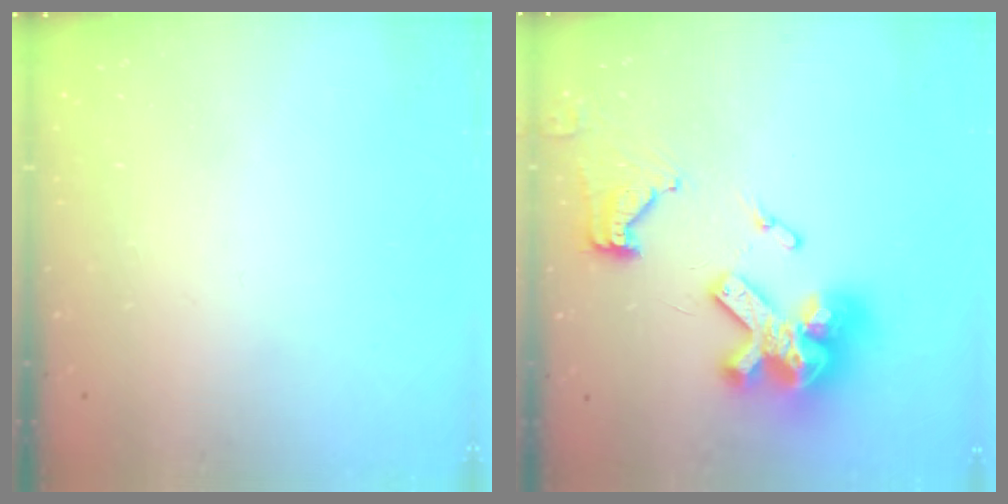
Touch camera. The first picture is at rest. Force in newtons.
{"total": 20.2, "press": 20.1, "slide": 2.1}